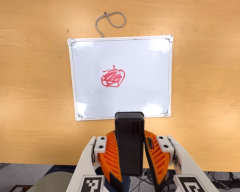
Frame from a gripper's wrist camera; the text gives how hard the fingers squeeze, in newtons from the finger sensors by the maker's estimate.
{"total": 9.8, "left": 8.2, "right": 11.3}